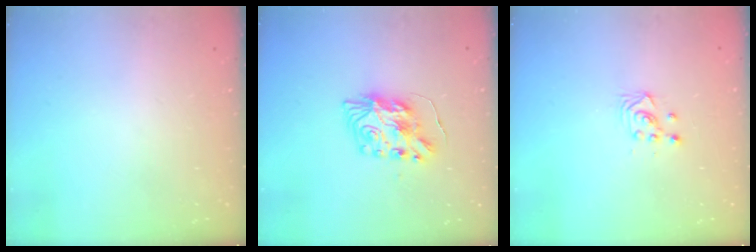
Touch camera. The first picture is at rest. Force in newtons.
{"total": 9.1, "press": 9.1, "slide": 0.6}
{"total": 3.3, "press": 3.2, "slide": 0.3}